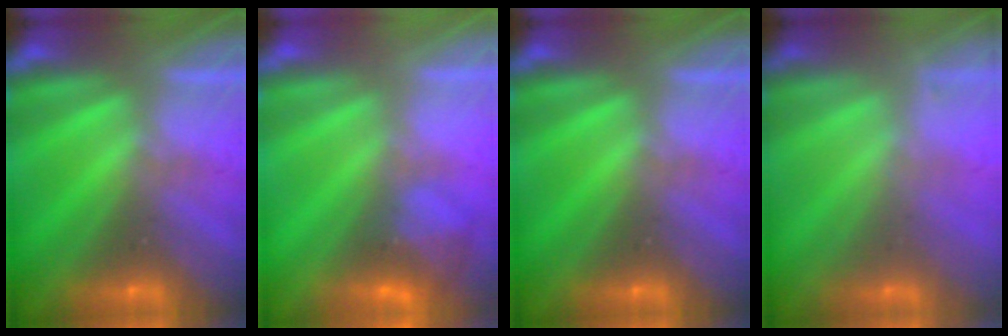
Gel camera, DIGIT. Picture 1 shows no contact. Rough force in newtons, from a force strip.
{"total": 2.6}
{"total": 0.0}
{"total": 1.6}